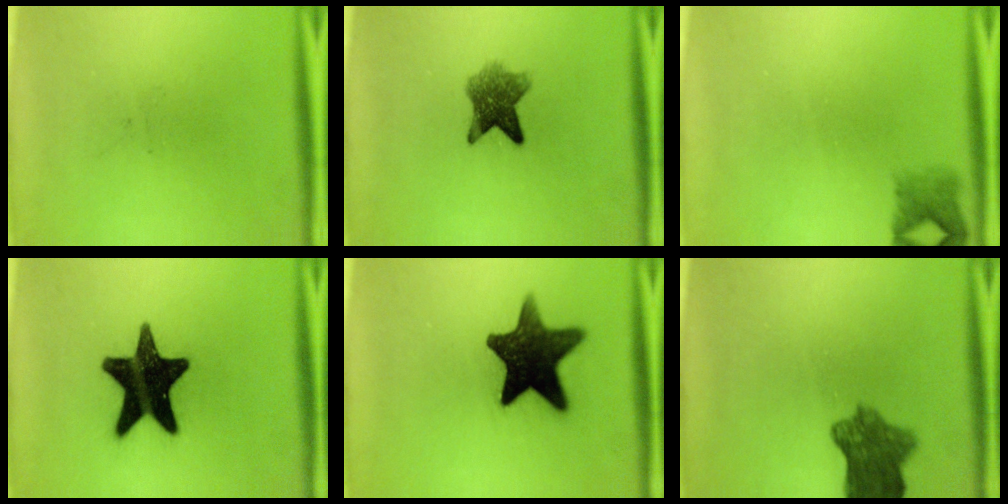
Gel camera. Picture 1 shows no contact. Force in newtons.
{"total": 6.0}
{"total": 2.3}
{"total": 18.6}
{"total": 14.9}
{"total": 7.7}